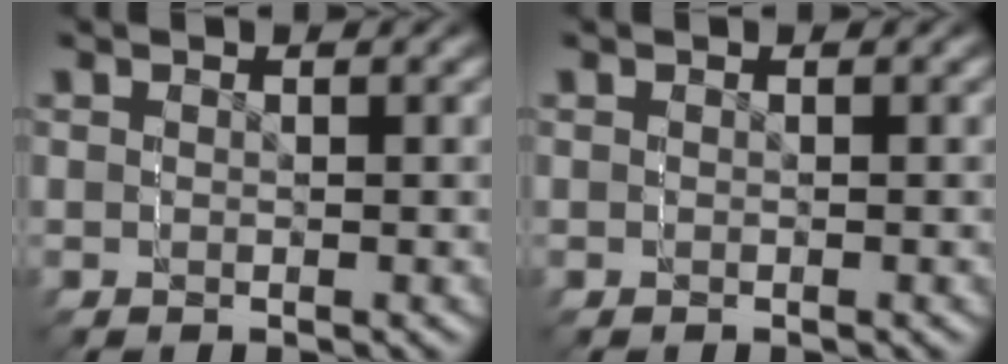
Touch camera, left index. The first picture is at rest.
{"total": 0.0}